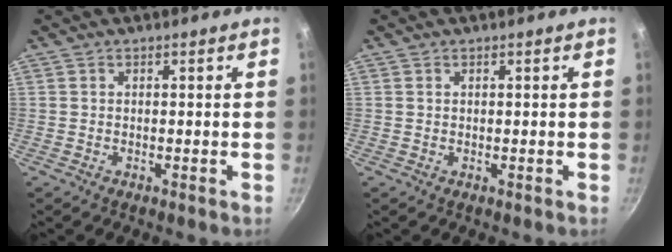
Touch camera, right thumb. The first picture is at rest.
{"total": 0.0}